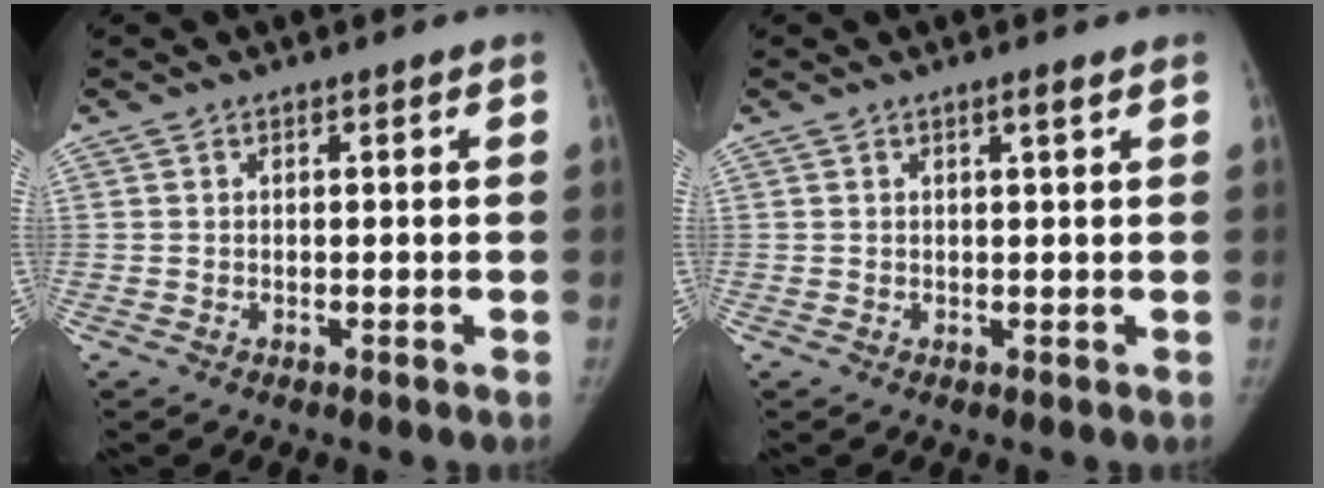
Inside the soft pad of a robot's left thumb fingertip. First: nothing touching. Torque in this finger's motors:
{"motor_torque": [0.06, 0.03, 0.07, 0.05, 0.09]}